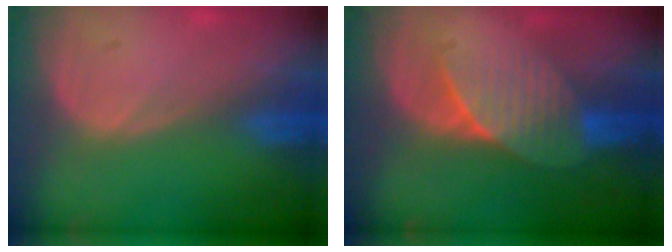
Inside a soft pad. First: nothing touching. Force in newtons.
{"total": 7.1, "press": 6.7, "slide": 2.2}